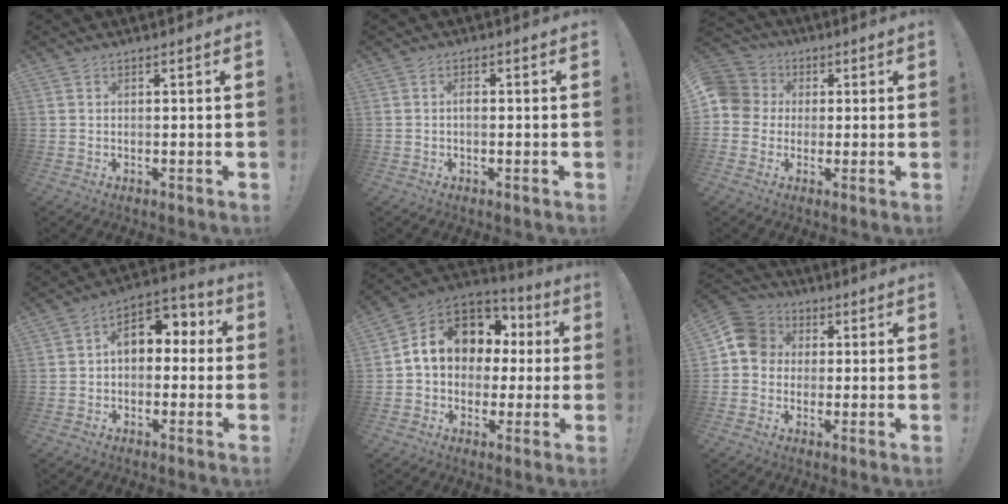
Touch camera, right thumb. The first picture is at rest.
{"total": 1.3, "force": [-0.5, 0.6, 1.0], "torque": [-0.026, 0.009, -0.010]}
{"total": 7.7, "force": [-0.2, 7.5, 1.9], "torque": [-0.038, 0.011, 0.000]}
{"total": 9.2, "force": [1.7, 6.7, 6.1], "torque": [-0.085, 0.005, 0.035]}
{"total": 13.6, "force": [3.5, 10.9, 7.4], "torque": [-0.109, -0.006, 0.072]}
{"total": 9.1, "force": [0.7, 8.4, 3.5], "torque": [-0.041, 0.011, 0.016]}